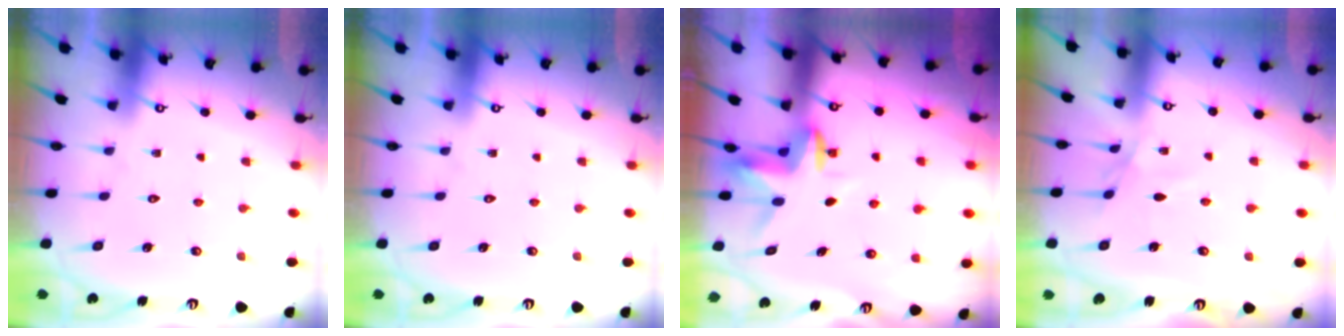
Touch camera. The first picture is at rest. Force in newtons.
{"total": 0.0}
{"total": 3.6, "press": 3.6, "slide": 0.2}
{"total": 2.9, "press": 2.9, "slide": 0.5}